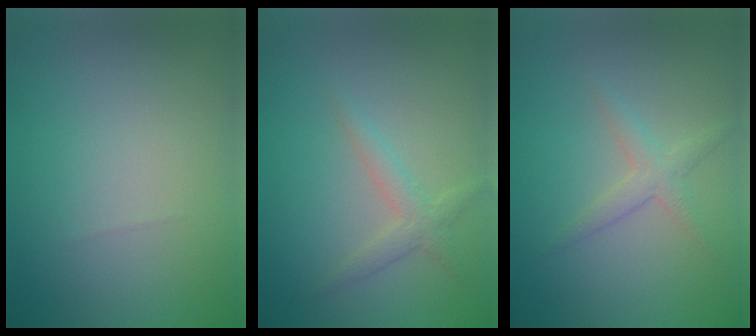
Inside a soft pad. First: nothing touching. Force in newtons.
{"total": 1.8, "press": 1.8, "slide": 0.1}
{"total": 1.8, "press": 1.8, "slide": 0.1}